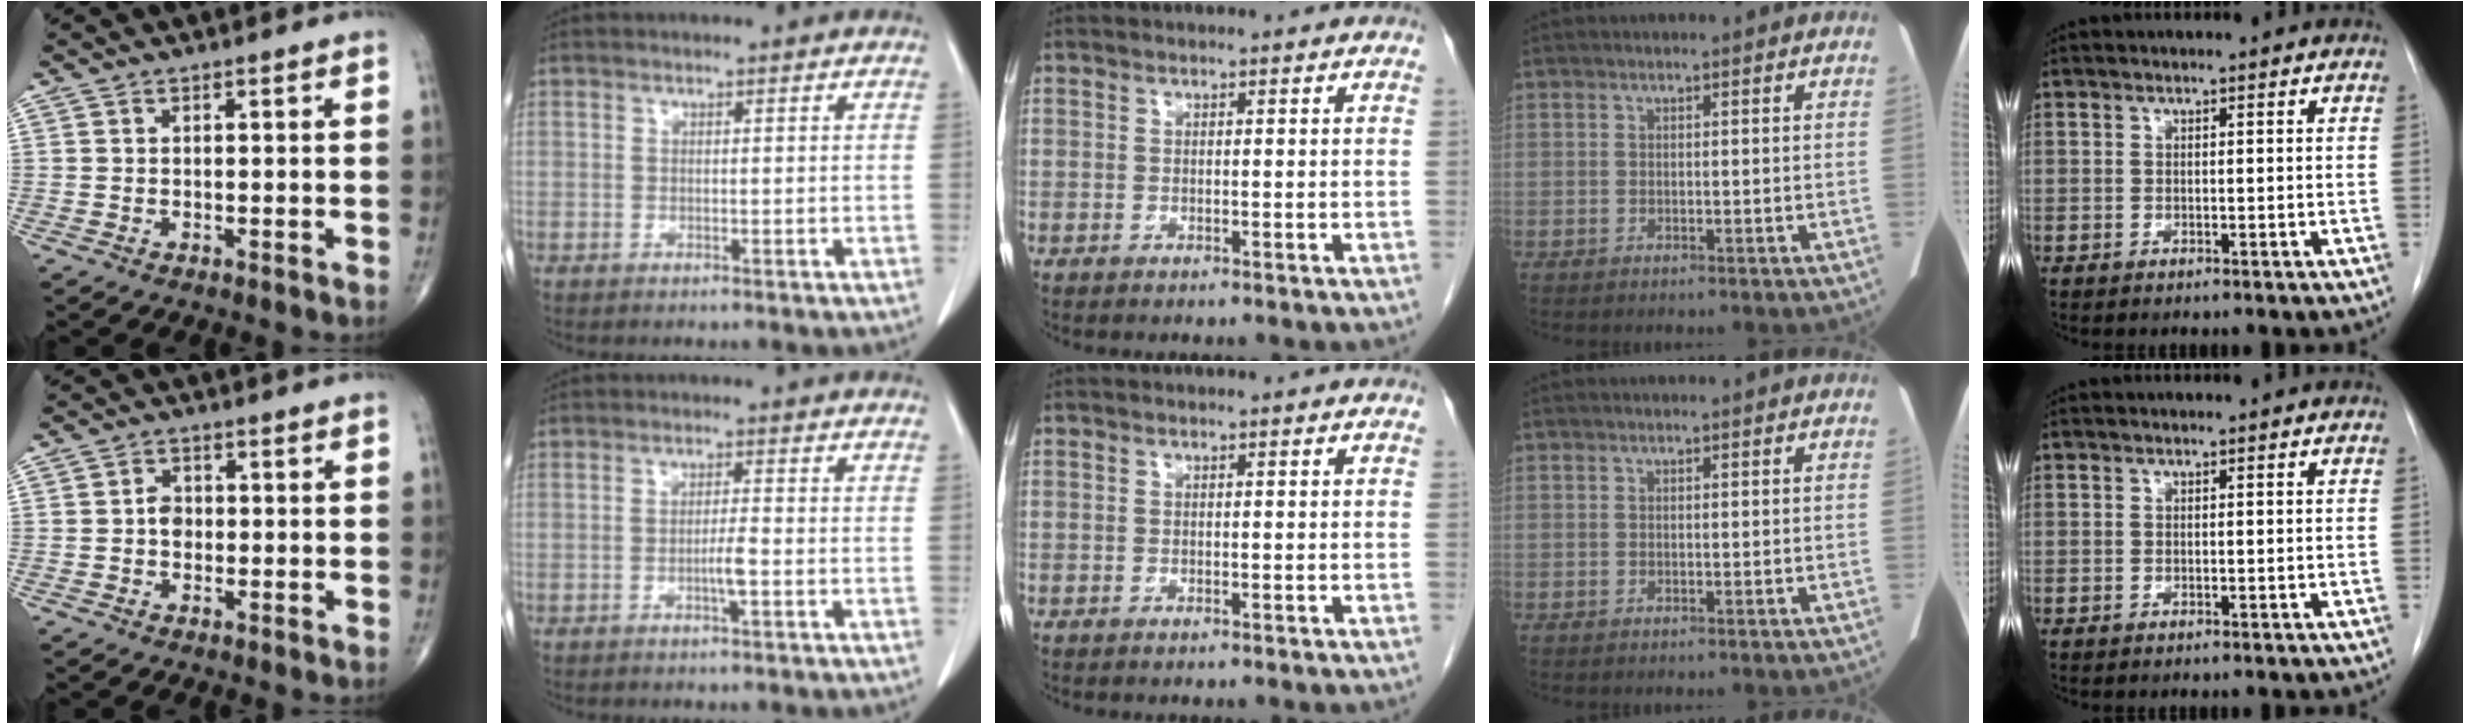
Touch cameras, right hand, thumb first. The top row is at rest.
{"thumb": {"total": 2.7, "force": [-0.3, 2.2, 1.6], "torque": [-0.015, 0.006, -0.011]}, "index": {"total": 2.5, "force": [-0.9, -0.1, 2.3], "torque": [-0.044, -0.001, -0.016]}}